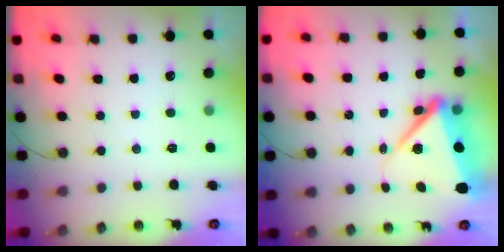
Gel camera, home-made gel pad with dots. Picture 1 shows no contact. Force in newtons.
{"total": 9.5, "press": 9.4, "slide": 1.8}